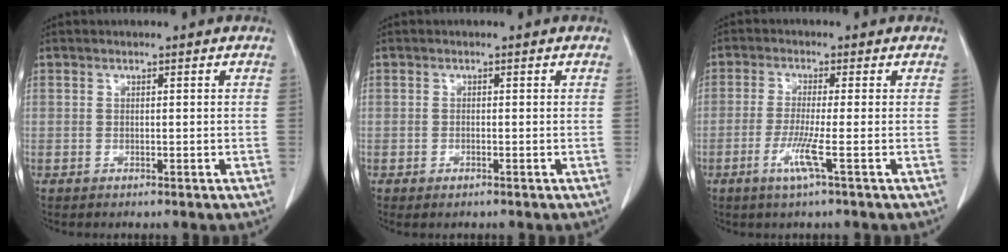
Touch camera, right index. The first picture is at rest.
{"total": 1.0, "force": [-0.7, 0.3, 0.7], "torque": [-0.011, -0.002, -0.006]}
{"total": 4.6, "force": [-1.8, -0.7, 4.2], "torque": [-0.089, -0.014, -0.041]}